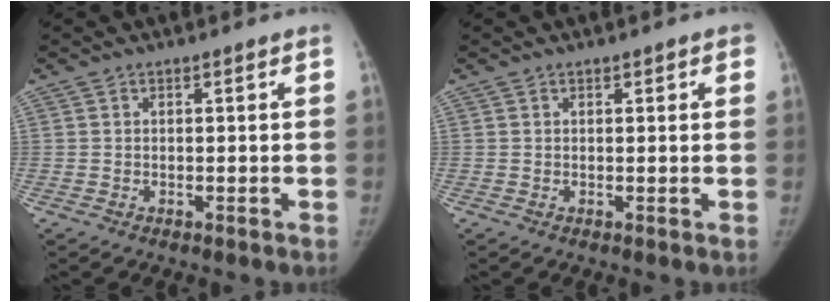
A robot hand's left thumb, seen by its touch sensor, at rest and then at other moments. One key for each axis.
{"total": 1.5, "fx": 0.7, "fy": 0.8, "fz": 1.1, "tx": -0.003, "ty": 0.000, "tz": 0.008}